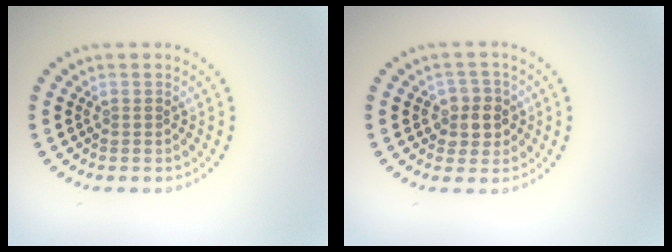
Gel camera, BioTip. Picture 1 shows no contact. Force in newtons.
{"total": 2.6, "press": 2.4, "slide": 0.9}